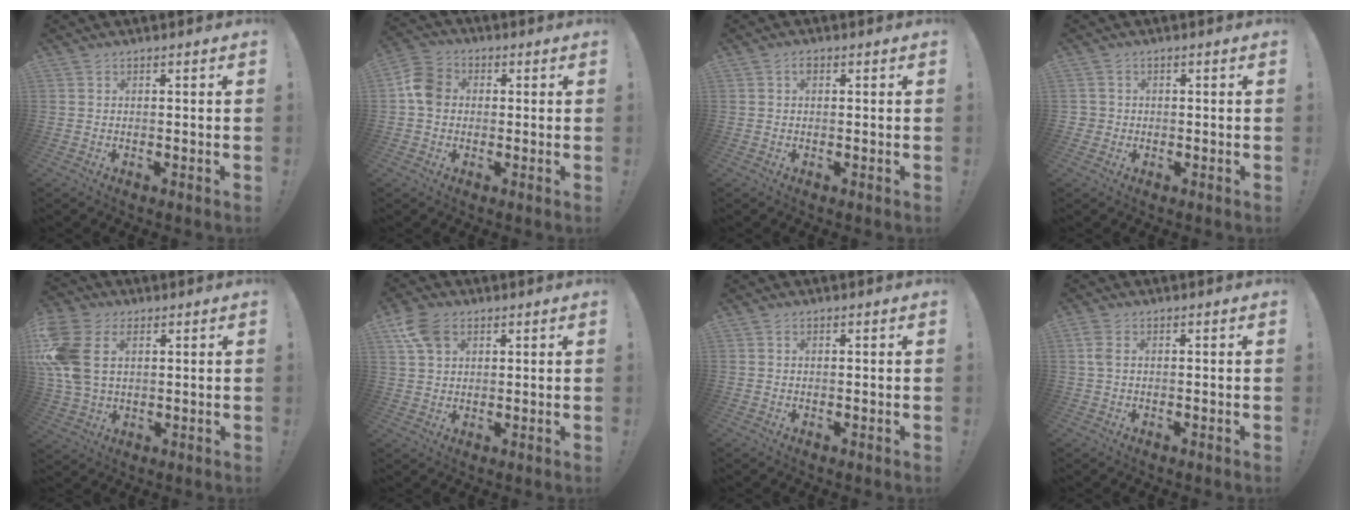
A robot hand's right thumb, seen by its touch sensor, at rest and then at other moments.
{"total": 8.3, "force": [0.4, 6.8, 4.8], "torque": [-0.082, 0.018, 0.011]}
{"total": 1.2, "force": [0.3, 0.7, 0.9], "torque": [-0.016, 0.003, 0.004]}
{"total": 1.6, "force": [-0.2, 1.6, 0.5], "torque": [-0.004, 0.002, -0.003]}
{"total": 14.0, "force": [3.9, 9.6, 9.4], "torque": [-0.201, -0.008, 0.077]}
{"total": 8.2, "force": [3.9, 5.5, 4.7], "torque": [-0.084, -0.005, 0.076]}
{"total": 0.0}
{"total": 2.8, "force": [0.9, 1.3, 2.3], "torque": [-0.043, 0.004, 0.015]}